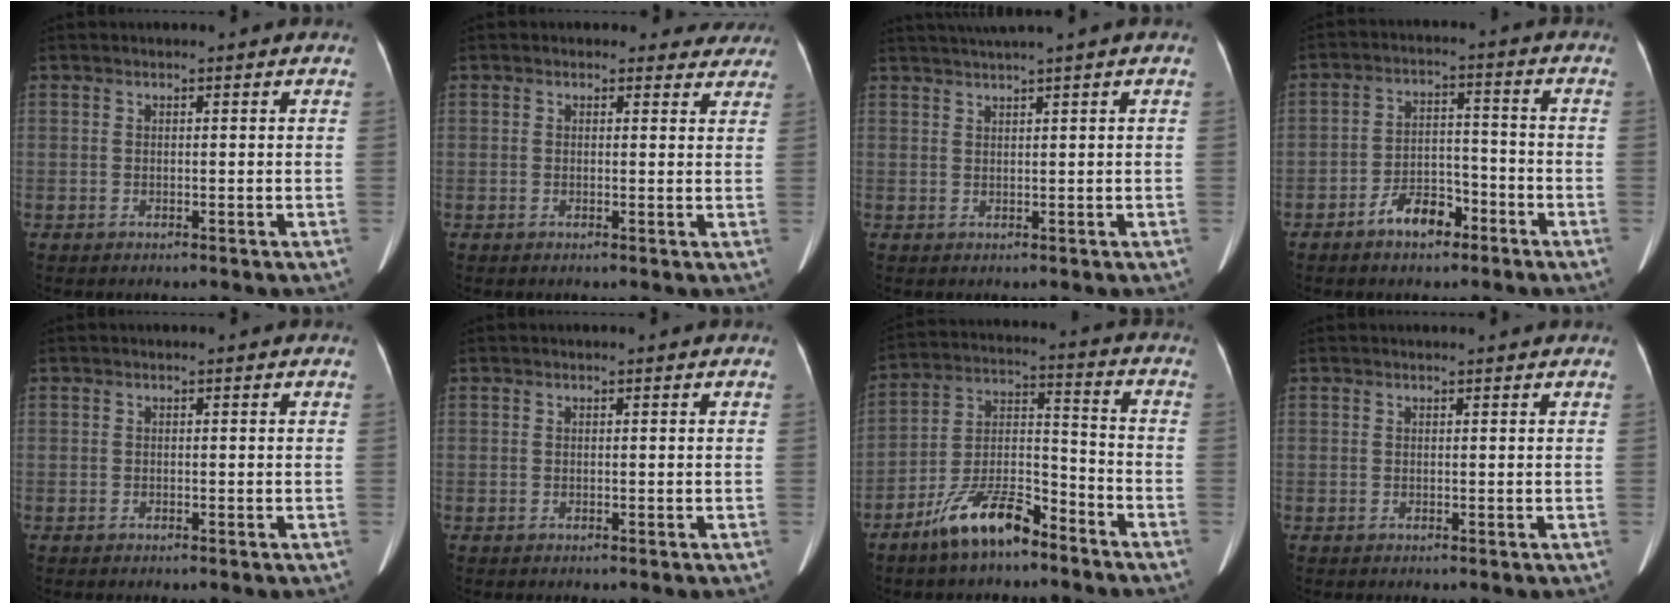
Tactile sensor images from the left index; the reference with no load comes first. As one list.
[{"total": 4.4, "force": [3.7, 2.4, -0.1], "torque": [0.022, -0.002, 0.018]}, {"total": 3.7, "force": [2.8, -1.2, 2.1], "torque": [-0.037, 0.016, 0.056]}, {"total": 6.4, "force": [-4.3, 3.1, 3.6], "torque": [-0.071, 0.016, -0.070]}, {"total": 0.0}, {"total": 0.0}, {"total": 11.5, "force": [-8.5, 3.2, 7.0], "torque": [-0.143, 0.005, -0.157]}, {"total": 1.4, "force": [1.4, 0.0, 0.3], "torque": [-0.008, 0.010, 0.018]}]